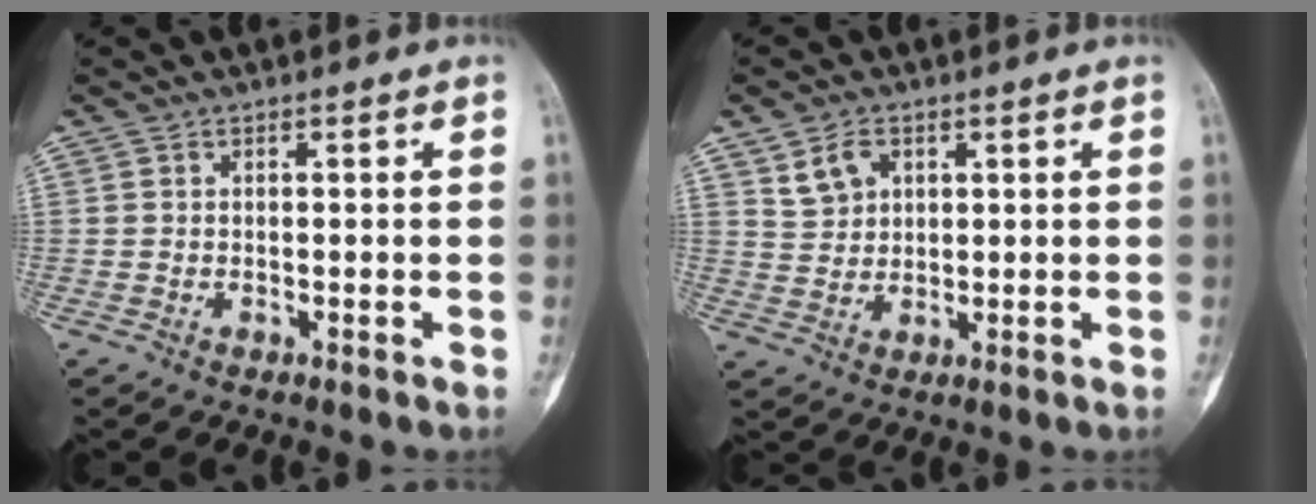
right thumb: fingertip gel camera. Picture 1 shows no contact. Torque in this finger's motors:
{"motor_torque": [-0.33, 0.31, -0.01, 0.05, 0.00]}